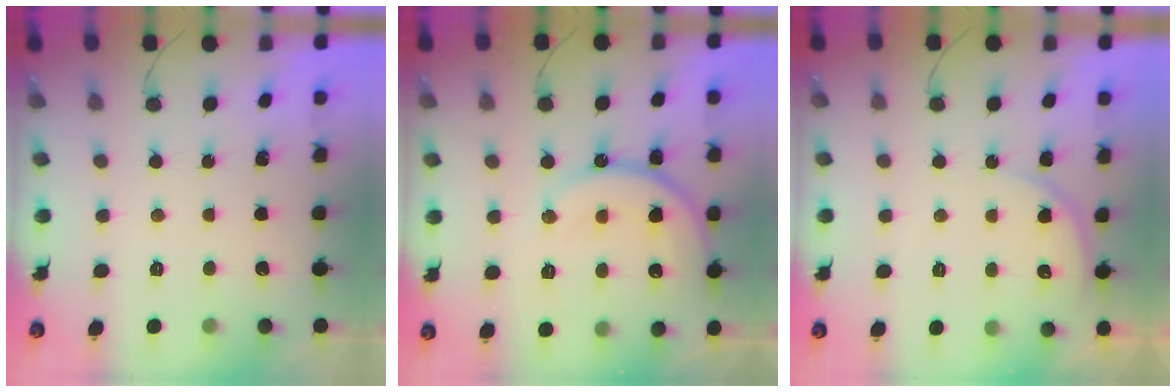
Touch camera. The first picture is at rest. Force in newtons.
{"total": 15.4, "press": 15.2, "slide": 1.8}
{"total": 5.8, "press": 5.8, "slide": 0.4}